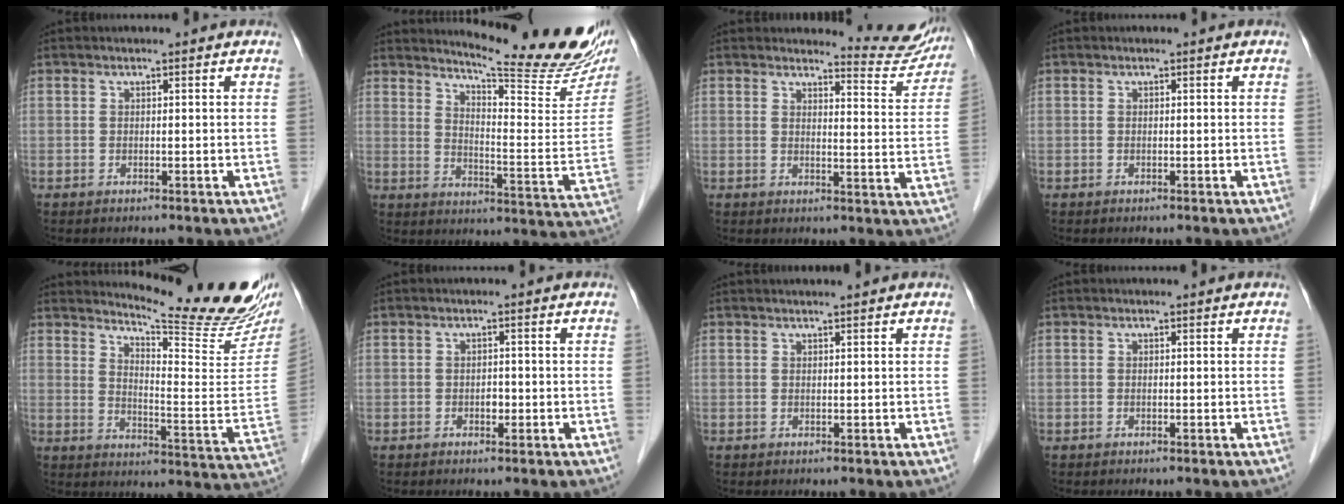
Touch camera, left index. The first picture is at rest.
{"total": 20.2, "force": [18.0, 1.4, 9.2], "torque": [-0.133, -0.092, 0.226]}
{"total": 7.4, "force": [7.3, 0.5, -0.5], "torque": [0.008, -0.044, 0.077]}
{"total": 0.0}
{"total": 18.3, "force": [17.0, 0.5, 6.8], "torque": [-0.106, -0.109, 0.213]}
{"total": 1.1, "force": [-0.4, 0.7, 0.7], "torque": [-0.012, 0.002, -0.005]}
{"total": 2.2, "force": [1.9, -0.3, 1.0], "torque": [-0.009, 0.019, 0.033]}
{"total": 0.0}